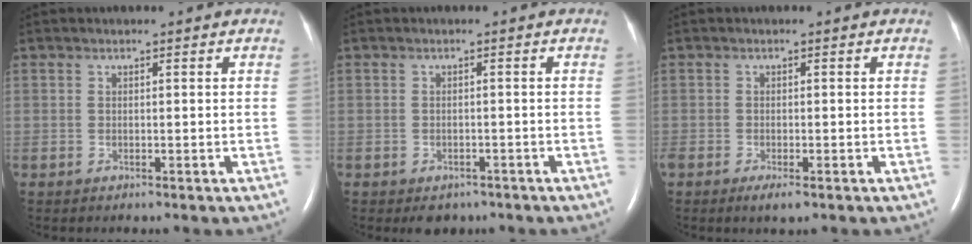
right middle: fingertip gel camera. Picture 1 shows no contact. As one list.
[{"total": 2.8, "force": [-2.1, 1.7, 0.8], "torque": [-0.008, 0.002, -0.019]}, {"total": 2.3, "force": [-1.4, 0.6, 1.7], "torque": [-0.032, -0.005, -0.022]}]